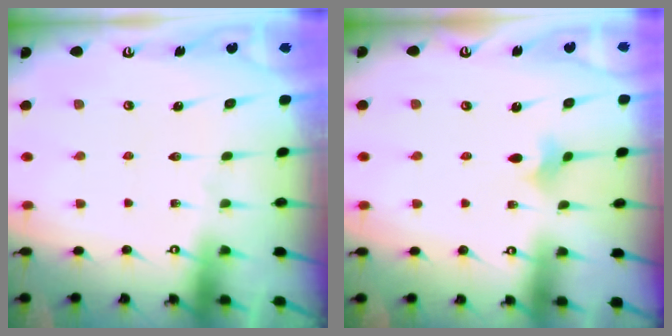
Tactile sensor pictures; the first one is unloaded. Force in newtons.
{"total": 2.4, "press": 2.4, "slide": 0.5}